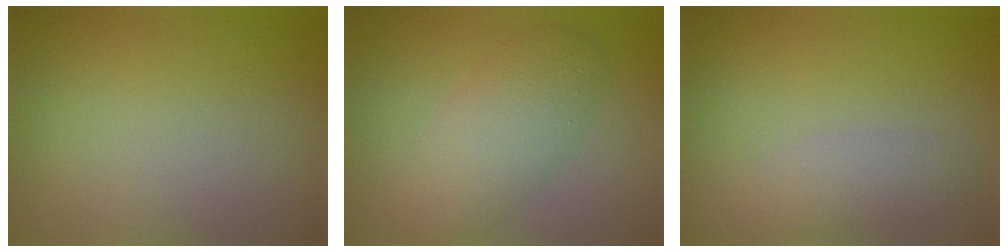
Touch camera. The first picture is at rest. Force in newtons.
{"total": 4.4, "press": 4.4, "slide": 0.4}
{"total": 1.9, "press": 1.9, "slide": 0.0}